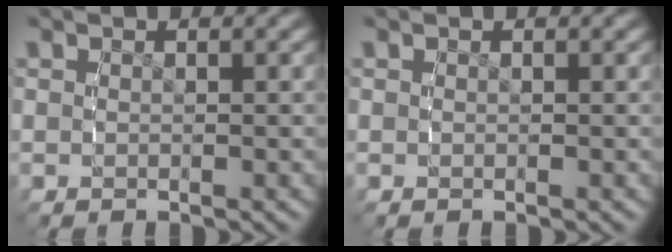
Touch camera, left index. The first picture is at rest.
{"total": 0.0}